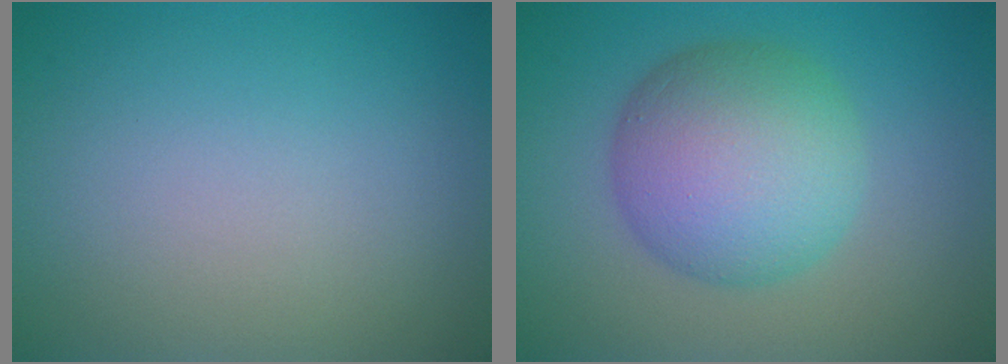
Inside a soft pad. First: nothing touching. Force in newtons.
{"total": 7.9, "press": 7.9, "slide": 0.1}